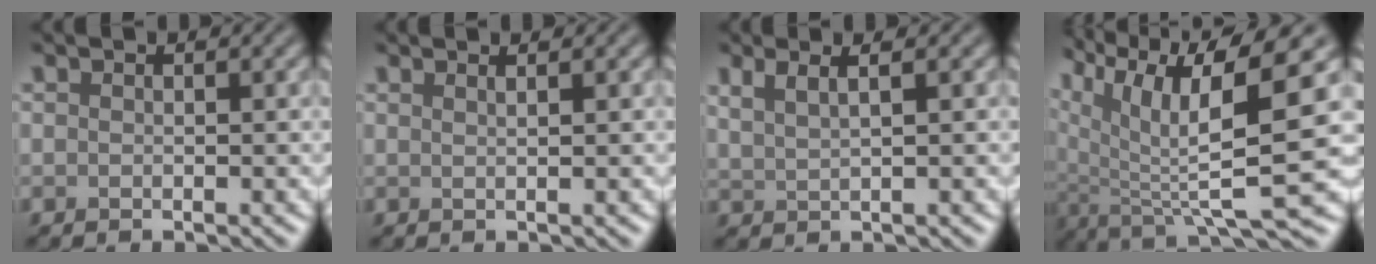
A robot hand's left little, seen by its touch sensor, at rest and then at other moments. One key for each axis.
{"total": 1.7, "fx": 1.0, "fy": 0.7, "fz": 1.1, "tx": 0.000, "ty": 0.001, "tz": -0.005}
{"total": 2.9, "fx": 1.8, "fy": 1.0, "fz": 2.1, "tx": -0.019, "ty": 0.004, "tz": 0.017}
{"total": 11.8, "fx": 4.4, "fy": 3.9, "fz": 10.2, "tx": -0.203, "ty": -0.003, "tz": 0.094}